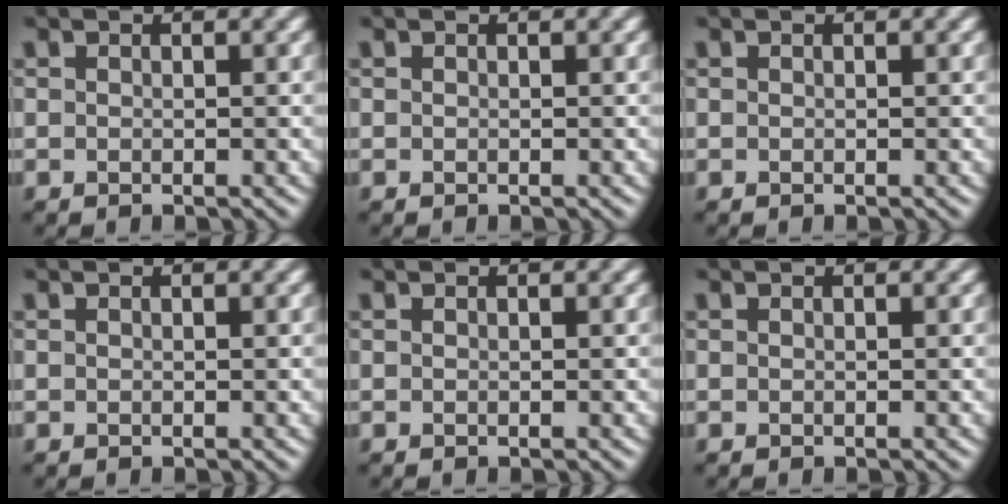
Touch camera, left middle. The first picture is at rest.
{"total": 0.0}
{"total": 0.0}
{"total": 0.0}
{"total": 0.0}
{"total": 0.0}